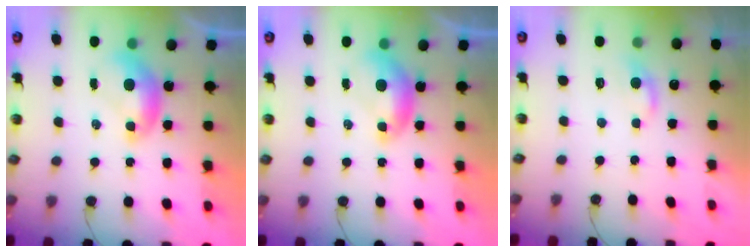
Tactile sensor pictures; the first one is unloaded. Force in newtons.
{"total": 0.0}
{"total": 0.9, "press": 0.5, "slide": 0.7}